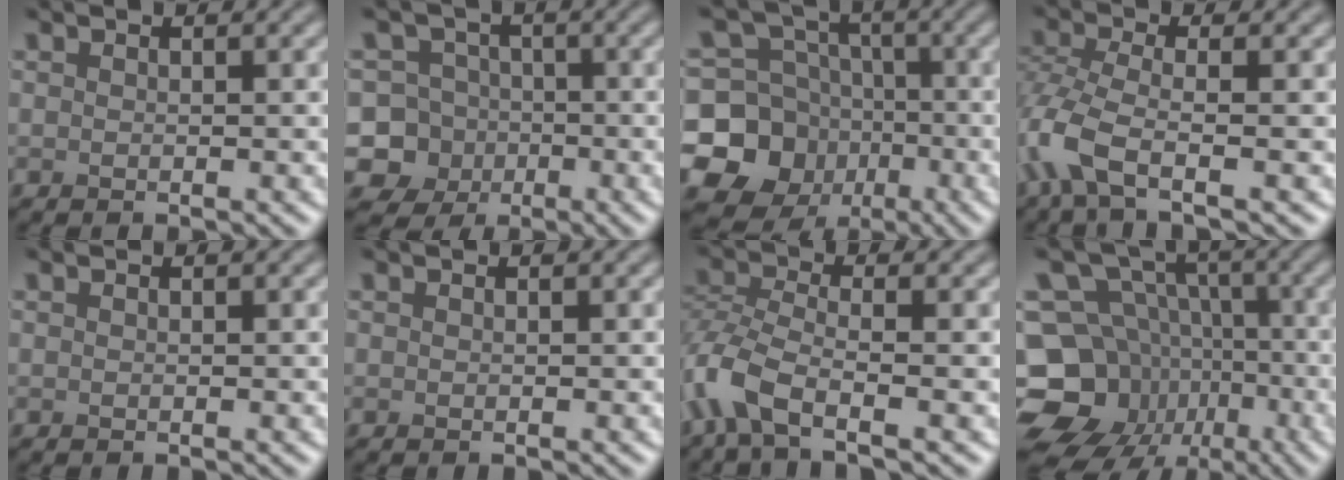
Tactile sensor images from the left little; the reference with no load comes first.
{"total": 9.1, "force": [-2.9, 8.4, 1.8], "torque": [-0.025, 0.001, -0.082]}
{"total": 12.3, "force": [-3.8, 11.2, 3.6], "torque": [-0.087, -0.021, -0.086]}
{"total": 5.5, "force": [-2.5, 1.9, 4.5], "torque": [-0.116, -0.006, -0.063]}
{"total": 0.0}
{"total": 0.0}
{"total": 5.8, "force": [-3.1, 2.2, 4.4], "torque": [-0.103, -0.005, -0.077]}
{"total": 15.6, "force": [-6.5, 12.8, 6.0], "torque": [-0.127, -0.019, -0.114]}